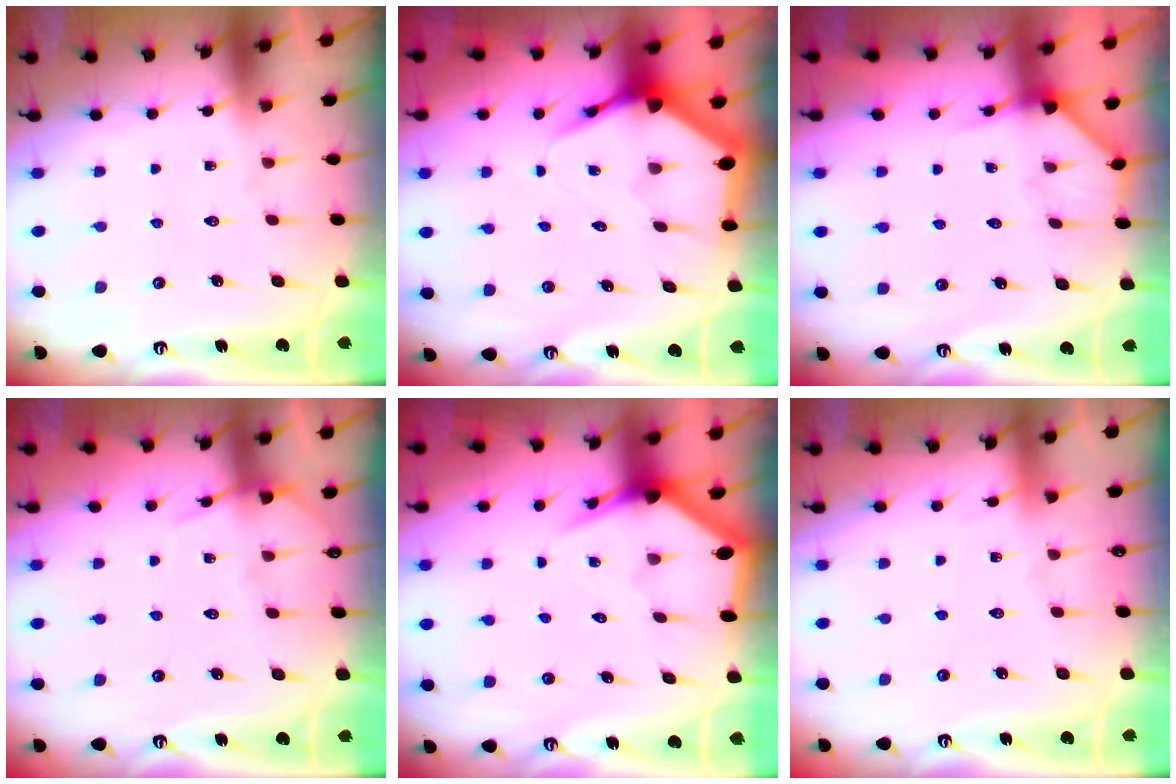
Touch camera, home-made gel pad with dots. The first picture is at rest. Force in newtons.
{"total": 6.2, "press": 6.2, "slide": 0.7}
{"total": 3.4, "press": 3.4, "slide": 0.4}
{"total": 5.8, "press": 5.8, "slide": 0.7}
{"total": 4.1, "press": 4.0, "slide": 0.5}
{"total": 2.6, "press": 2.6, "slide": 0.4}